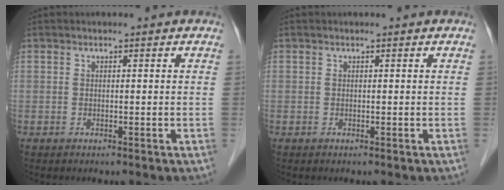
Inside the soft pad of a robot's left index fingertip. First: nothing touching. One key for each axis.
{"total": 0.0}